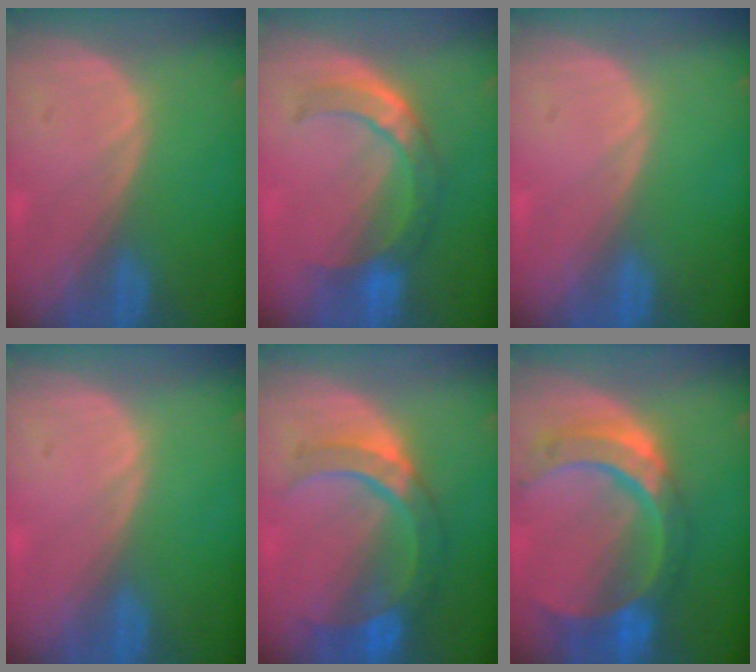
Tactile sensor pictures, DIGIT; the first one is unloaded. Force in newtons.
{"total": 6.8, "press": 6.6, "slide": 1.5}
{"total": 0.0}
{"total": 0.0}
{"total": 8.5, "press": 8.1, "slide": 2.7}
{"total": 11.0, "press": 9.3, "slide": 6.0}